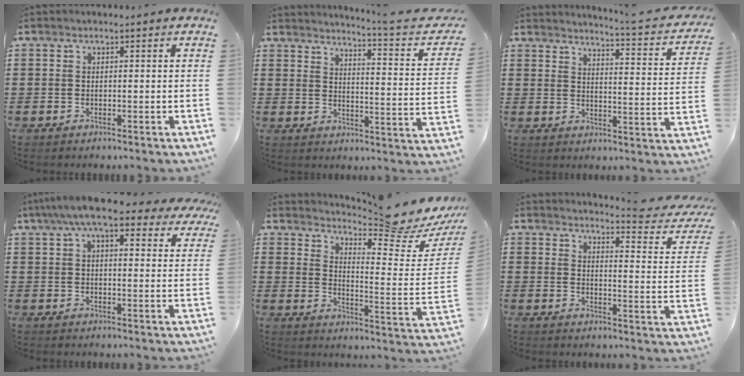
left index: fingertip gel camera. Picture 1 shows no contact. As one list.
[{"total": 4.1, "force": [3.5, -0.7, 2.0], "torque": [-0.042, -0.039, 0.045]}, {"total": 3.7, "force": [3.4, -0.6, 1.5], "torque": [-0.033, -0.037, 0.046]}, {"total": 8.9, "force": [6.8, 2.1, 5.4], "torque": [-0.116, -0.009, 0.122]}, {"total": 7.7, "force": [7.1, -0.9, 2.8], "torque": [-0.056, -0.074, 0.112]}, {"total": 4.8, "force": [4.4, -0.3, 2.0], "torque": [-0.036, -0.033, 0.067]}]